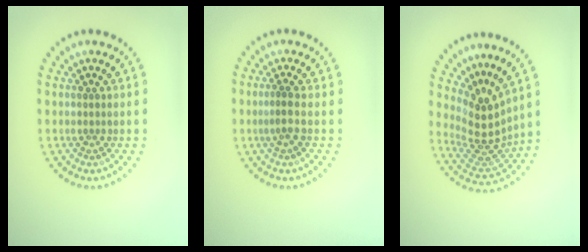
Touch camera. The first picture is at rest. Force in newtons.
{"total": 1.3, "press": 1.0, "slide": 0.8}
{"total": 4.1, "press": 2.8, "slide": 3.0}